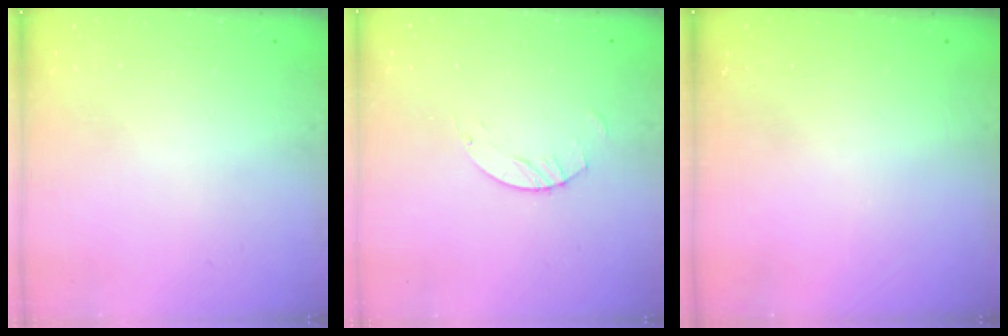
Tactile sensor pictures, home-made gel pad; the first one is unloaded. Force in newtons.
{"total": 2.5, "press": 2.5, "slide": 0.1}
{"total": 0.0}